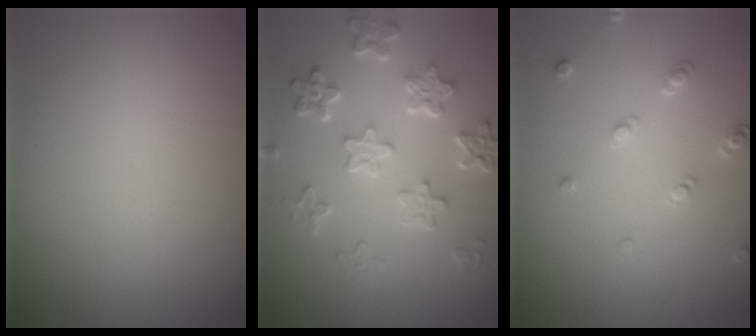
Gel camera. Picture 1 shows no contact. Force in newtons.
{"total": 5.8, "press": 4.4, "slide": 3.8}
{"total": 1.9, "press": 1.8, "slide": 0.5}